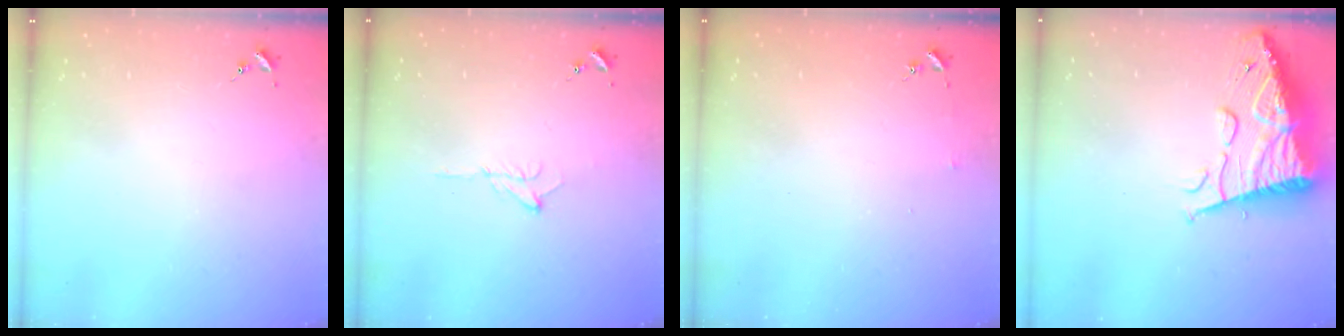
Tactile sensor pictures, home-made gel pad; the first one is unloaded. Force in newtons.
{"total": 6.5, "press": 6.5, "slide": 0.8}
{"total": 2.5, "press": 2.5, "slide": 0.2}
{"total": 16.3, "press": 16.3, "slide": 1.7}